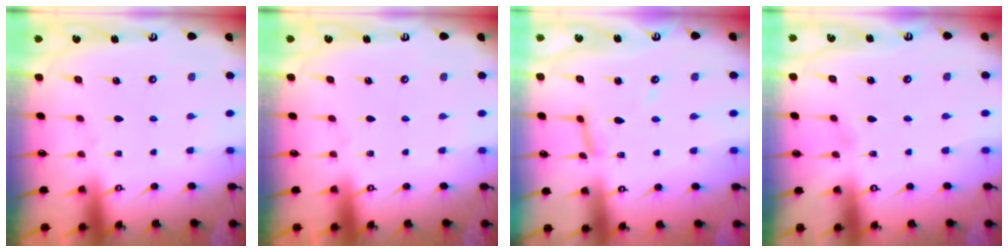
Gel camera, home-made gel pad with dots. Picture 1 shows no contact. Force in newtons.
{"total": 0.0}
{"total": 5.5, "press": 5.5, "slide": 0.3}
{"total": 1.4, "press": 1.4, "slide": 0.1}